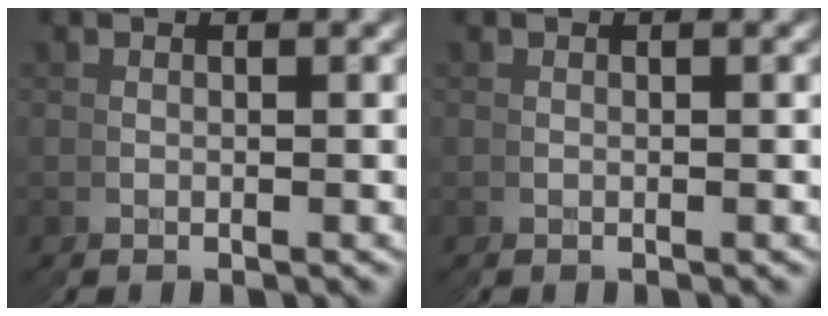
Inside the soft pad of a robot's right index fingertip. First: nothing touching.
{"total": 0.0}